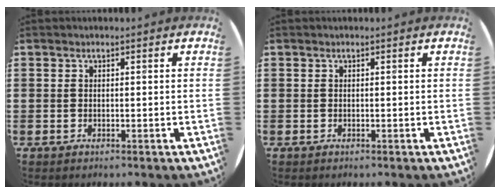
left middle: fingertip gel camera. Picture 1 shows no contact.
{"total": 0.0}